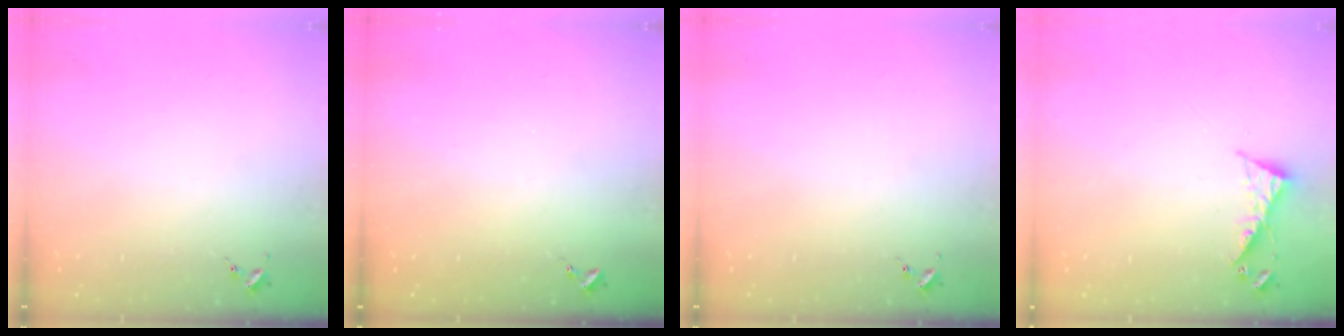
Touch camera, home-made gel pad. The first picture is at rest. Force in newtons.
{"total": 0.0}
{"total": 0.0}
{"total": 5.2, "press": 5.2, "slide": 0.4}